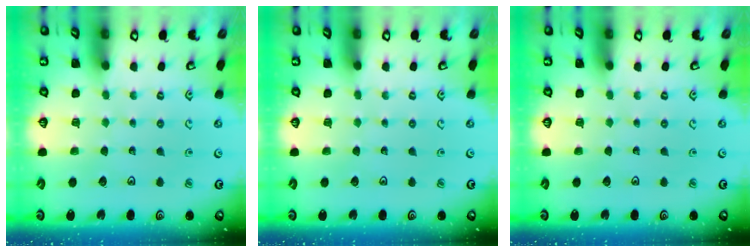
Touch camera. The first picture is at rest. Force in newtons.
{"total": 0.0}
{"total": 0.0}